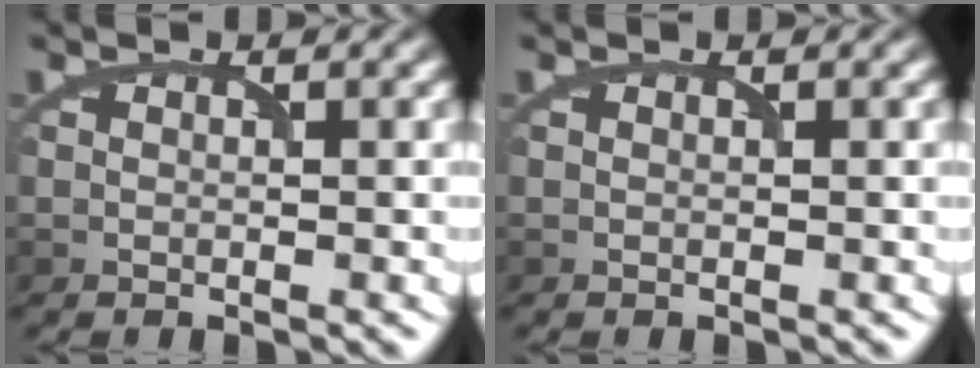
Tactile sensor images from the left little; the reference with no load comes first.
{"total": 0.0}